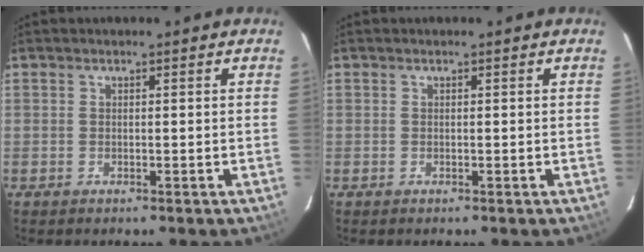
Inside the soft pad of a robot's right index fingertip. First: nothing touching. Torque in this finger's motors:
{"motor_torque": [0.01, 0.00, 0.13, 0.01]}